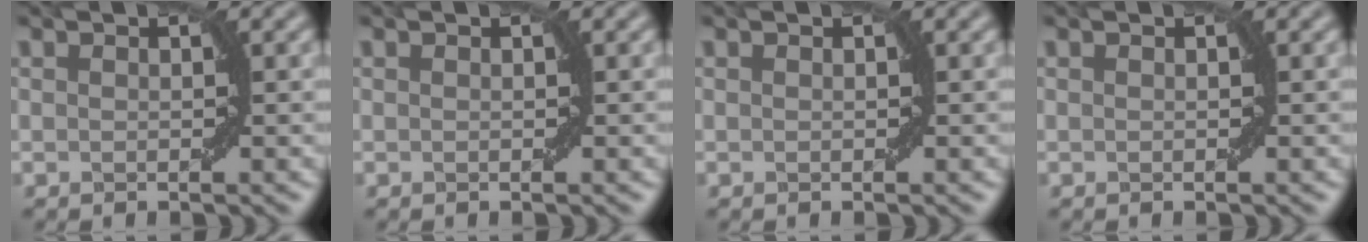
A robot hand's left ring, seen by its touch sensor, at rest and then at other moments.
{"total": 0.0}
{"total": 0.0}
{"total": 0.0}